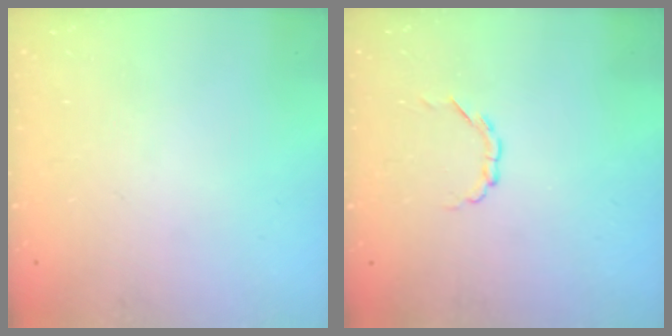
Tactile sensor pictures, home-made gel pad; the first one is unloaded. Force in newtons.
{"total": 2.6, "press": 2.4, "slide": 0.9}